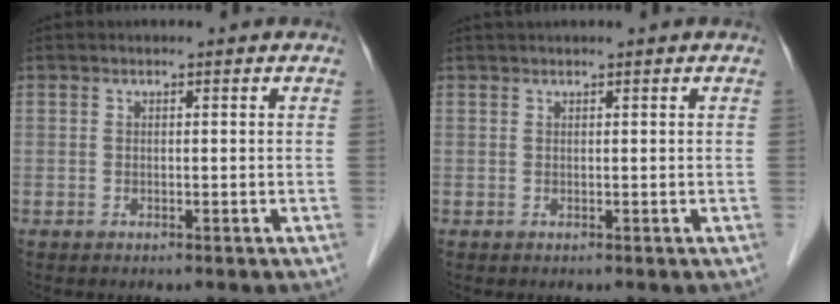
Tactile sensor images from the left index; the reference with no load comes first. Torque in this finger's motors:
{"motor_torque": [-0.04, -0.71, 0.29, 0.07]}